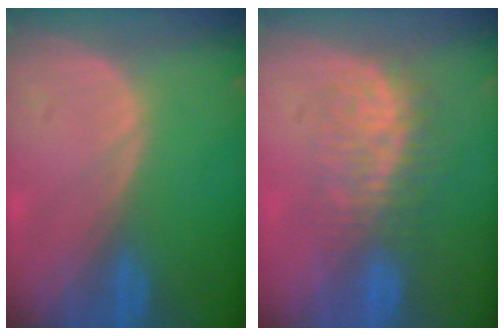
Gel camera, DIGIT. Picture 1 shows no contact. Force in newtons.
{"total": 7.7, "press": 7.4, "slide": 1.8}